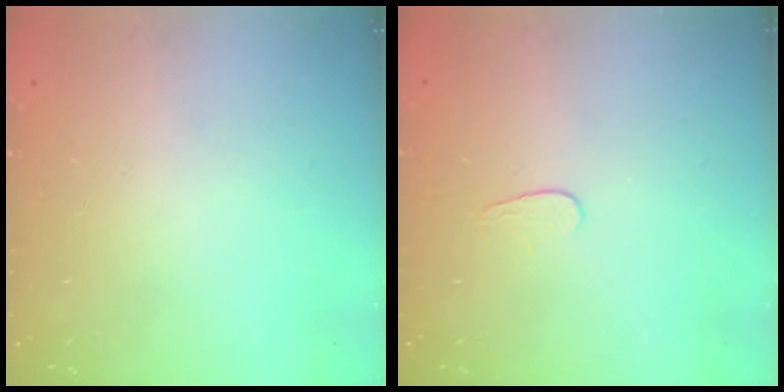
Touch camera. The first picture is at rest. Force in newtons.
{"total": 4.0, "press": 4.0, "slide": 0.3}